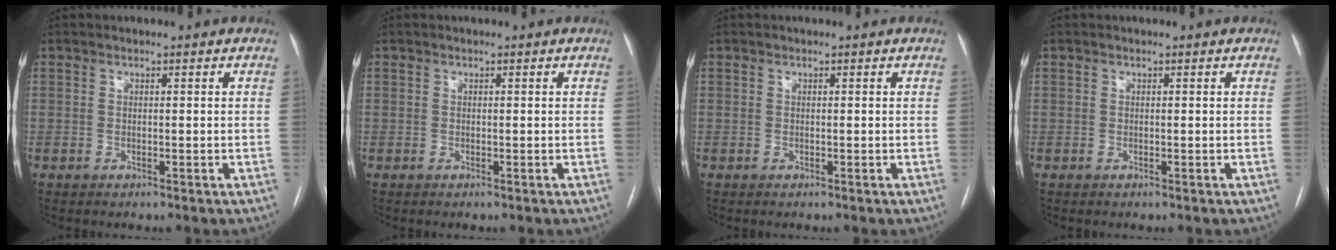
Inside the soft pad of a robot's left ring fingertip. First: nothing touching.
{"total": 0.0}
{"total": 0.0}
{"total": 0.0}